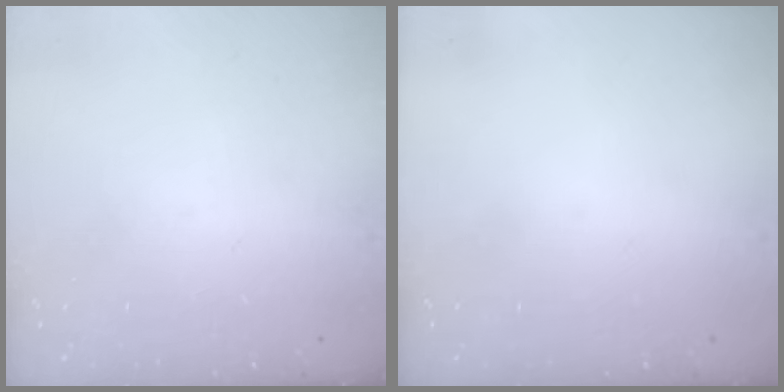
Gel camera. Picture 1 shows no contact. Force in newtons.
{"total": 0.0}